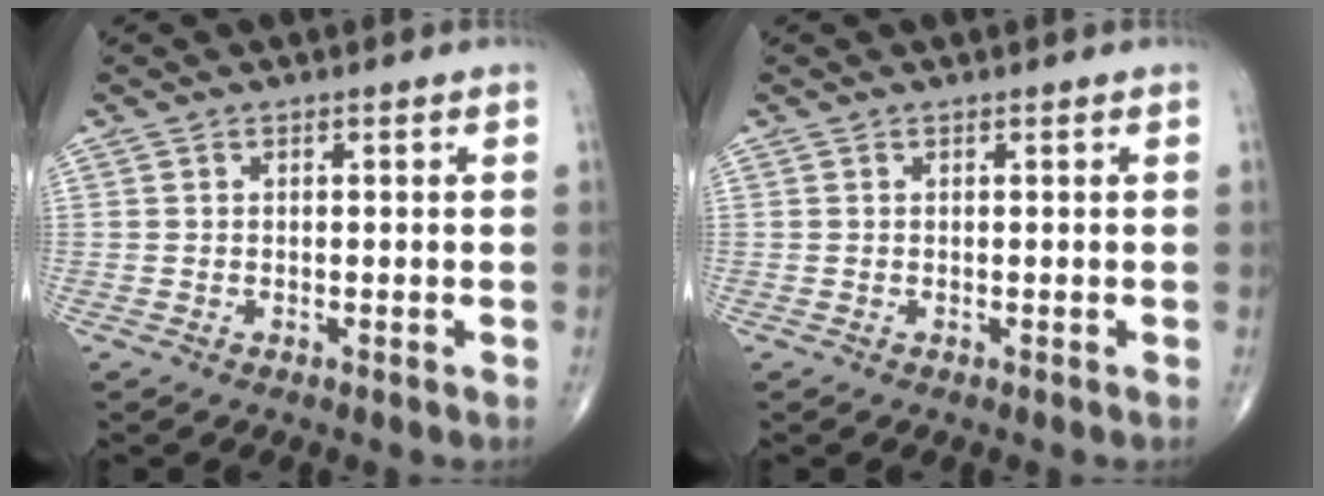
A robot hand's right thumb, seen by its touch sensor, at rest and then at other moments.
{"total": 0.0}